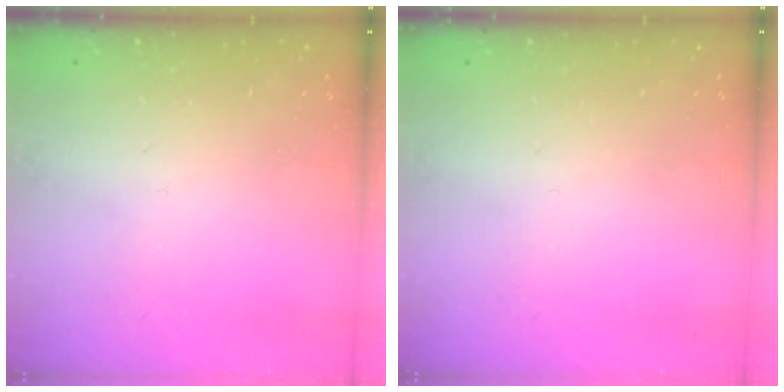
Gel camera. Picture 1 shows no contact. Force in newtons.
{"total": 0.0}